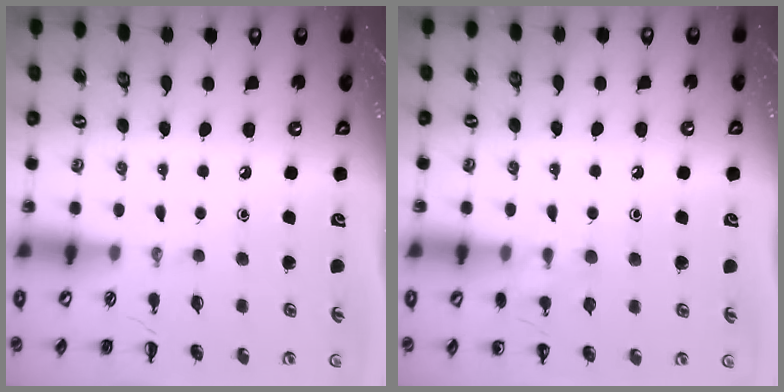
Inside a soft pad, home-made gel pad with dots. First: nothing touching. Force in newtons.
{"total": 8.7, "press": 8.5, "slide": 1.8}